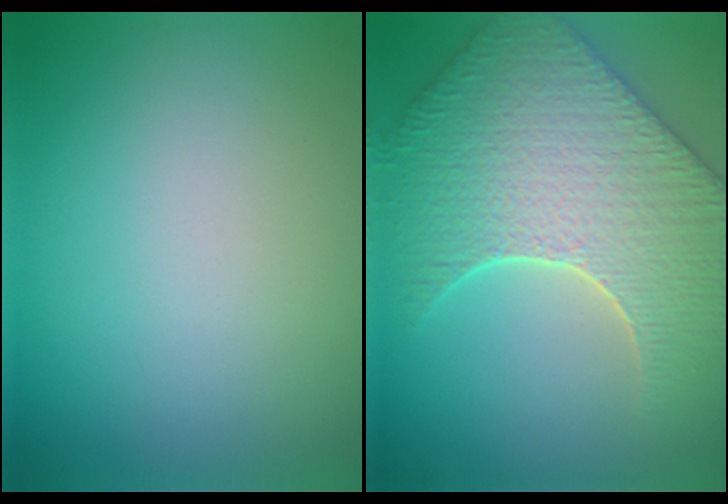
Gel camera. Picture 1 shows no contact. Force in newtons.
{"total": 8.1, "press": 6.9, "slide": 4.2}